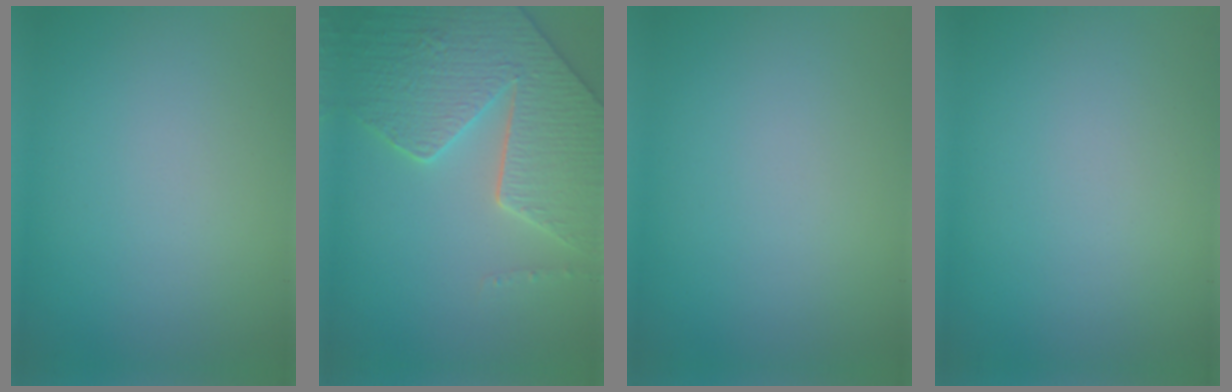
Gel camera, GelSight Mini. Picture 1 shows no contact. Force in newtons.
{"total": 7.3, "press": 6.0, "slide": 4.2}
{"total": 0.0}
{"total": 0.0}